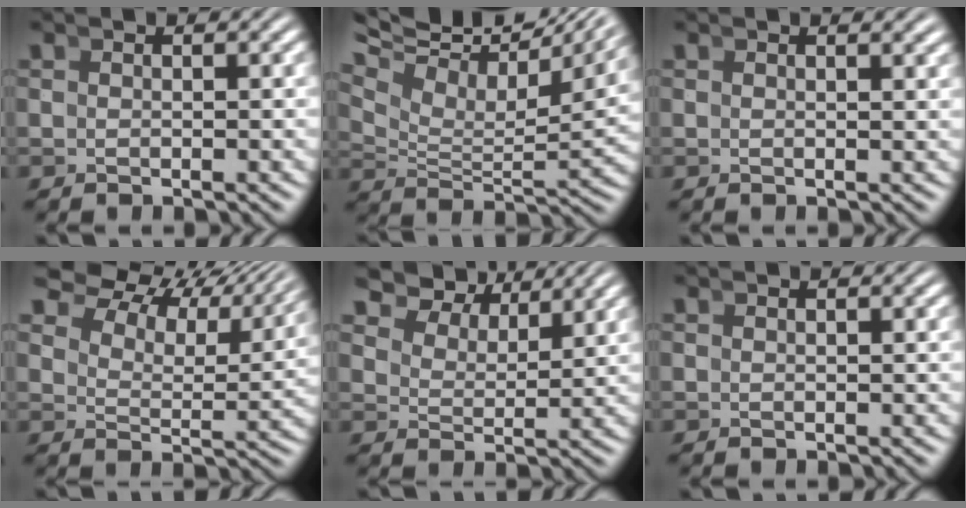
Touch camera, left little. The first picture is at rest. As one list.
[{"total": 11.3, "force": [6.9, 5.2, 7.2], "torque": [-0.112, 0.034, 0.090]}, {"total": 0.8, "force": [0.7, -0.3, 0.2], "torque": [0.005, 0.004, 0.010]}, {"total": 8.1, "force": [6.7, 2.6, 3.7], "torque": [-0.063, 0.019, 0.099]}, {"total": 5.6, "force": [4.9, 1.8, 2.0], "torque": [-0.036, 0.016, 0.074]}, {"total": 0.0}]